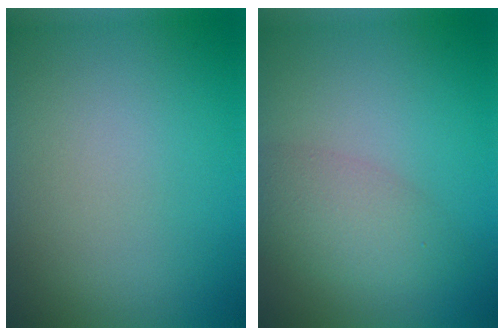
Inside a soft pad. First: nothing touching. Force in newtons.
{"total": 3.4, "press": 3.4, "slide": 0.0}